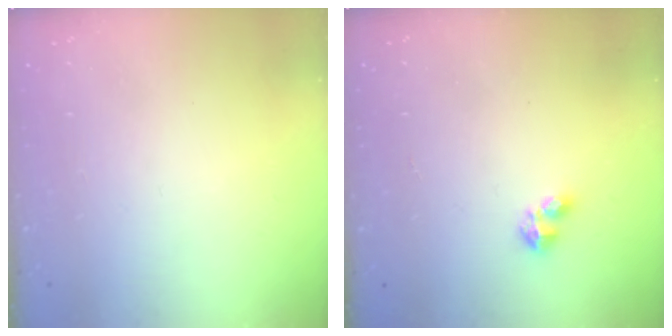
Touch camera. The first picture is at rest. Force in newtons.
{"total": 2.4, "press": 2.4, "slide": 0.5}